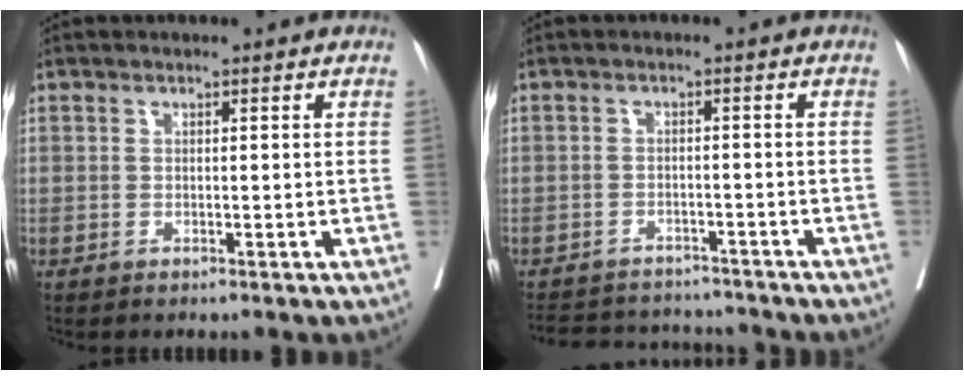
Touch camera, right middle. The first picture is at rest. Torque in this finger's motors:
{"motor_torque": [-0.52, -0.31, -0.06, -0.02]}